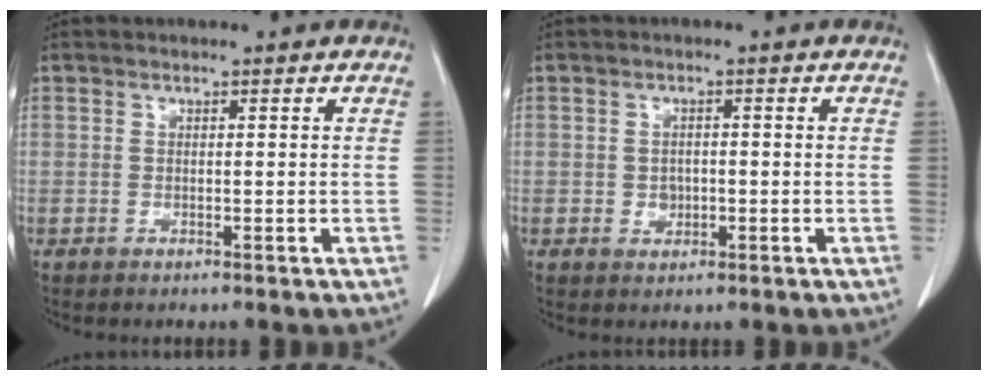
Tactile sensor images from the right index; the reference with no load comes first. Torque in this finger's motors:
{"motor_torque": [0.20, 0.06, 0.02, 0.01]}